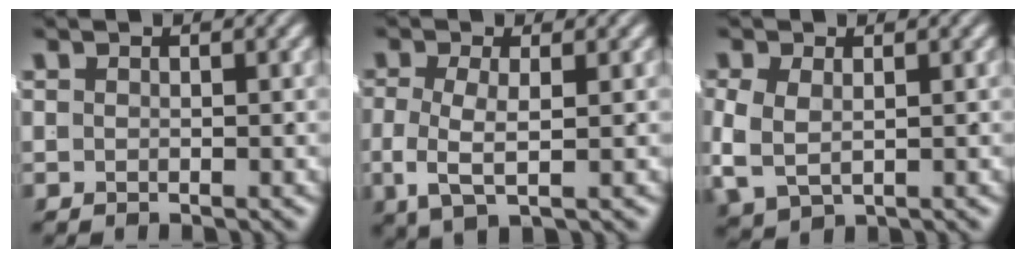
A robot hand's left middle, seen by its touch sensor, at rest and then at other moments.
{"total": 3.5, "force": [-0.6, 1.2, 3.2], "torque": [-0.074, -0.019, 0.002]}
{"total": 3.7, "force": [-0.2, 2.7, 2.6], "torque": [-0.070, -0.021, 0.016]}